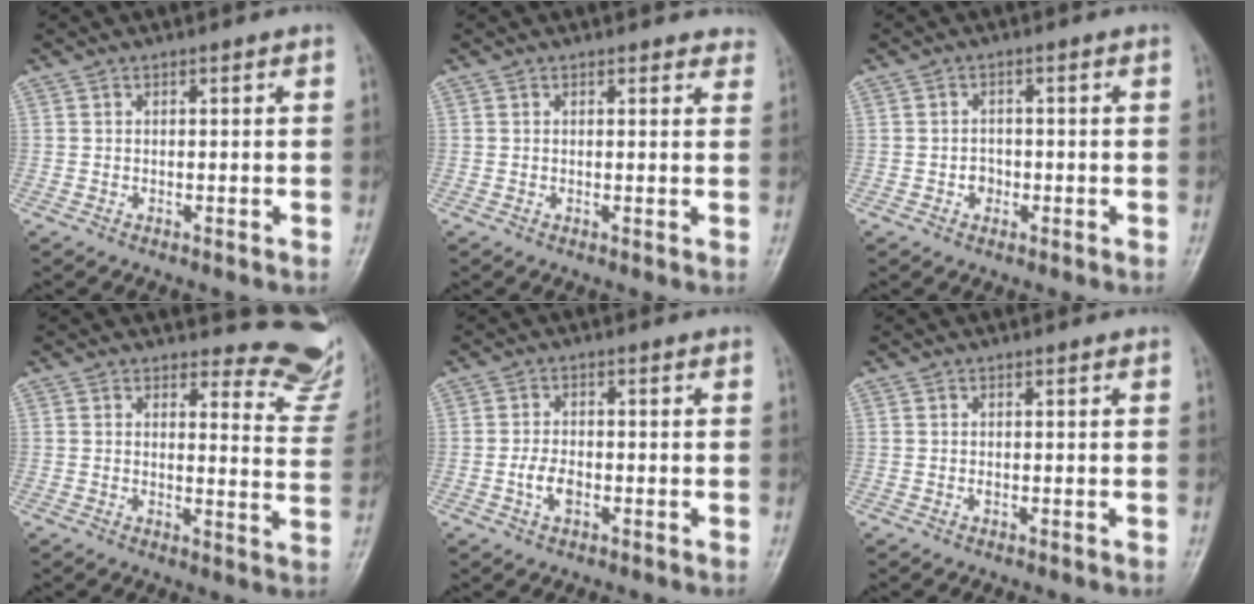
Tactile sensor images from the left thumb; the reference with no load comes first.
{"total": 2.9, "force": [2.6, 1.2, 0.6], "torque": [0.017, -0.011, 0.014]}
{"total": 2.1, "force": [-0.6, 1.8, 0.8], "torque": [-0.001, 0.006, -0.012]}
{"total": 11.5, "force": [11.2, 2.7, -0.1], "torque": [0.046, -0.130, 0.093]}
{"total": 3.4, "force": [-1.0, 2.0, 2.6], "torque": [-0.049, 0.006, -0.020]}
{"total": 0.7, "force": [0.3, 0.4, 0.5], "torque": [-0.007, 0.001, 0.001]}